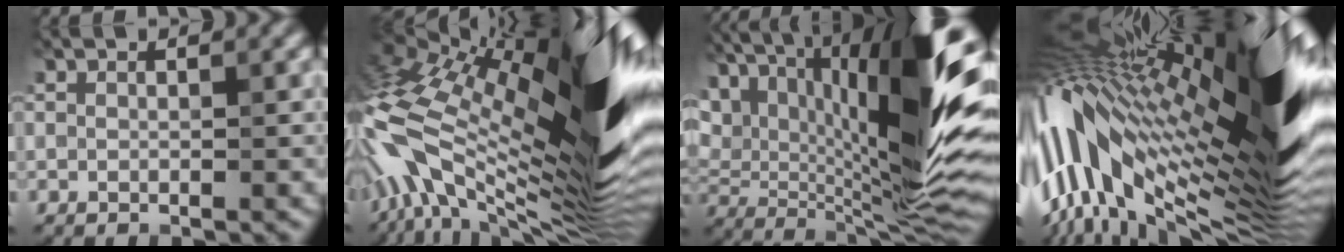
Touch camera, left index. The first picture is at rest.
{"total": 20.3, "force": [0.1, 7.0, 19.1], "torque": [-0.328, 0.006, -0.020]}
{"total": 17.7, "force": [6.8, 5.5, 15.4], "torque": [-0.238, 0.015, 0.111]}
{"total": 20.2, "force": [1.9, 5.4, 19.4], "torque": [-0.360, -0.011, 0.037]}